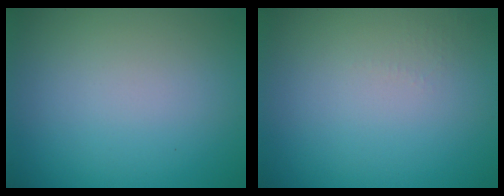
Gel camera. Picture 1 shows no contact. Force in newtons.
{"total": 0.6, "press": 0.6, "slide": 0.3}